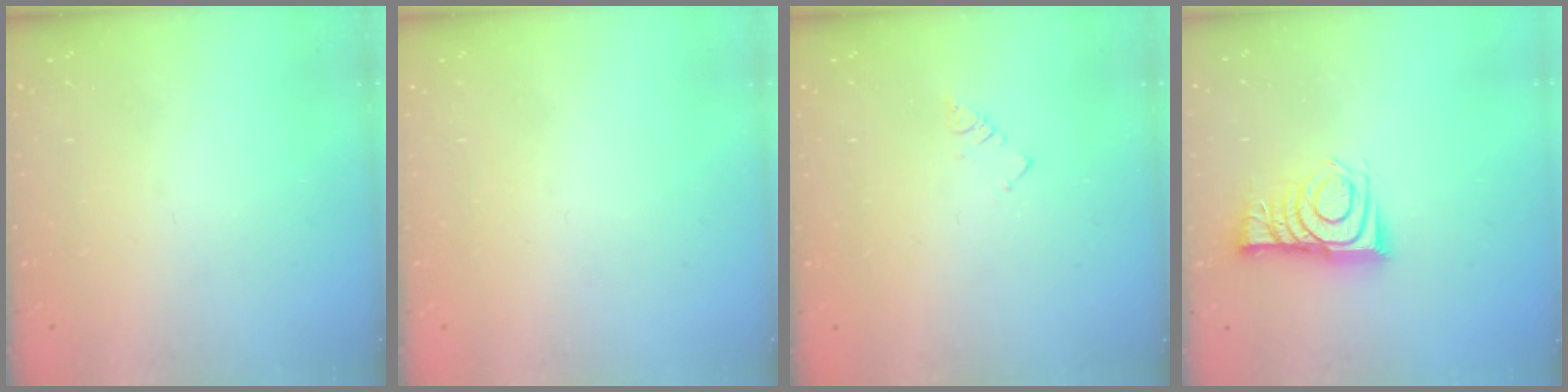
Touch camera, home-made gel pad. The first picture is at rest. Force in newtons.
{"total": 1.5, "press": 1.5, "slide": 0.1}
{"total": 3.0, "press": 2.9, "slide": 0.4}
{"total": 9.9, "press": 9.9, "slide": 0.4}